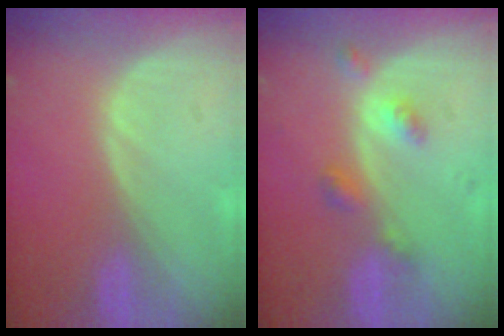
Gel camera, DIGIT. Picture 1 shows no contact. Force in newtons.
{"total": 4.4, "press": 3.9, "slide": 2.0}